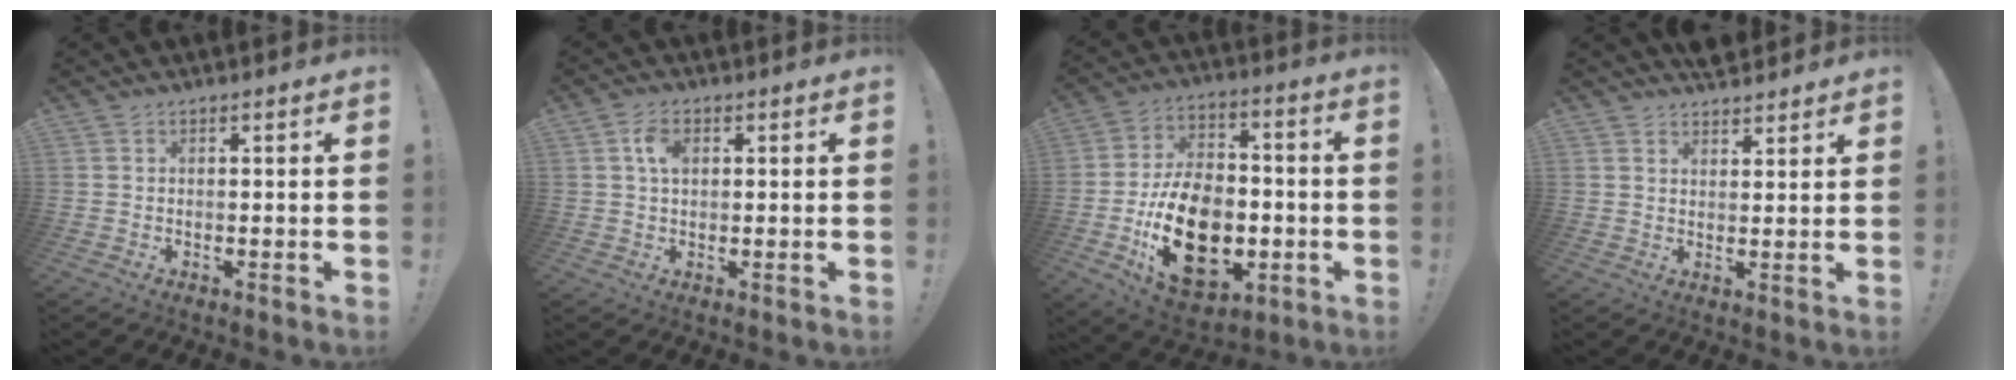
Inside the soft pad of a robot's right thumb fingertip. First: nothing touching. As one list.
[{"total": 4.9, "force": [1.3, 3.0, 3.6], "torque": [-0.058, 0.003, 0.021]}, {"total": 23.2, "force": [-6.2, 15.7, 15.9], "torque": [-0.270, 0.038, -0.086]}, {"total": 3.9, "force": [3.6, 1.6, 0.4], "torque": [0.004, -0.024, 0.065]}]